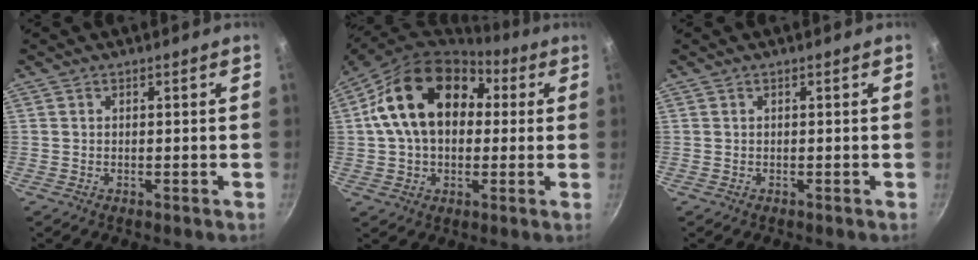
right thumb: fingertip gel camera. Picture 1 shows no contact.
{"total": 19.5, "force": [4.0, 13.7, 13.2], "torque": [-0.204, 0.030, 0.054]}
{"total": 0.0}